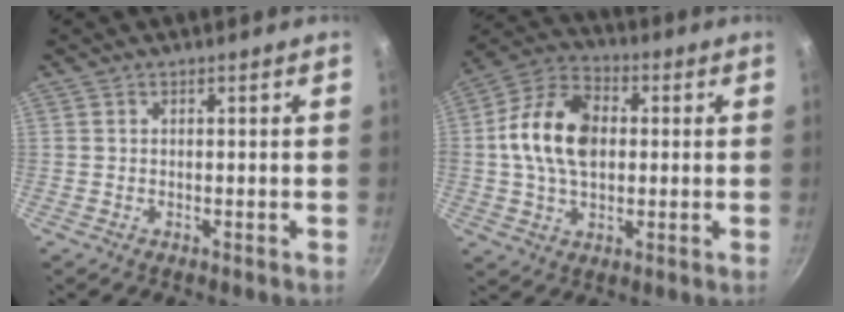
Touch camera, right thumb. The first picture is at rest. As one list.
[{"total": 14.9, "force": [1.1, 10.1, 11.0], "torque": [-0.176, 0.018, 0.003]}]